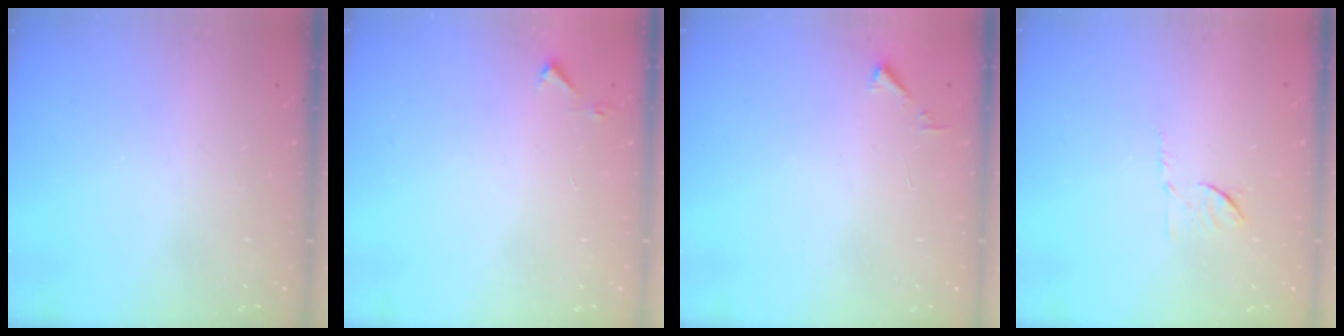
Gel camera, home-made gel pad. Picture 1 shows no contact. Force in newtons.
{"total": 3.1, "press": 3.0, "slide": 0.3}
{"total": 3.1, "press": 3.1, "slide": 0.4}
{"total": 6.1, "press": 6.1, "slide": 0.7}